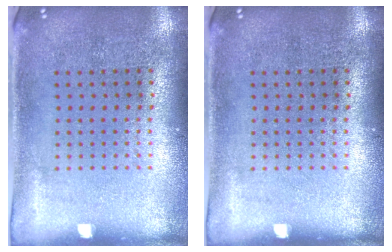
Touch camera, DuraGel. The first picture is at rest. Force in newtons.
{"total": 0.0}